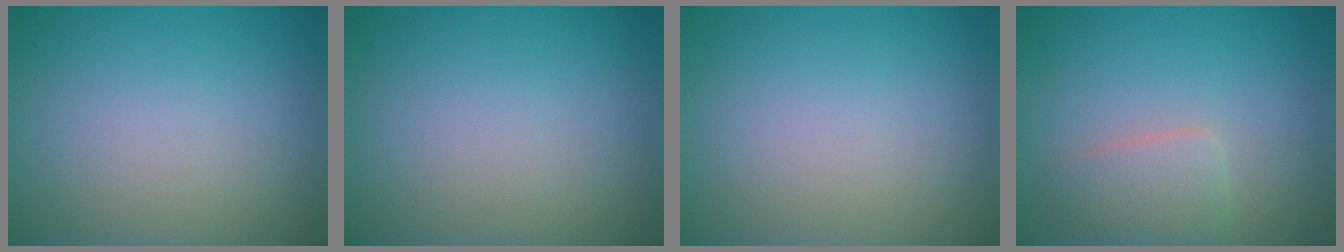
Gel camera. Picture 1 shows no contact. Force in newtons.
{"total": 0.0}
{"total": 0.0}
{"total": 2.4, "press": 2.4, "slide": 0.1}